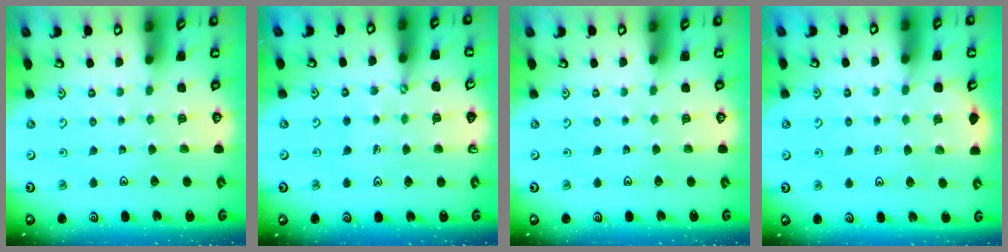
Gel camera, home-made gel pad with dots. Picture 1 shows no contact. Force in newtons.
{"total": 2.5, "press": 2.5, "slide": 0.2}
{"total": 0.0}
{"total": 4.0, "press": 3.6, "slide": 1.8}